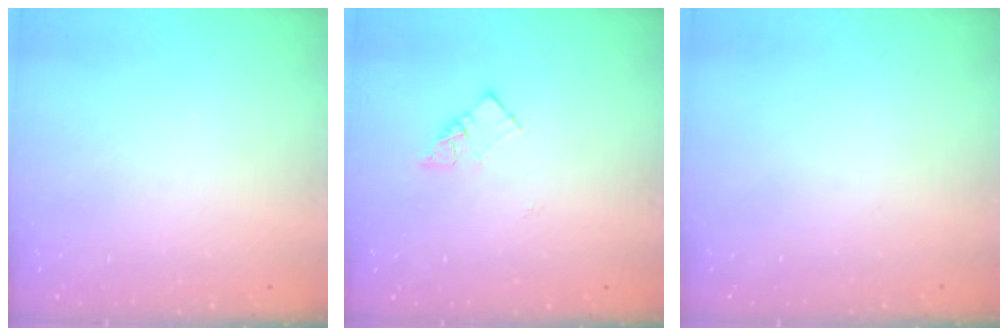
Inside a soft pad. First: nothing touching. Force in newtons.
{"total": 5.4, "press": 5.4, "slide": 0.1}
{"total": 1.5, "press": 1.5, "slide": 0.1}